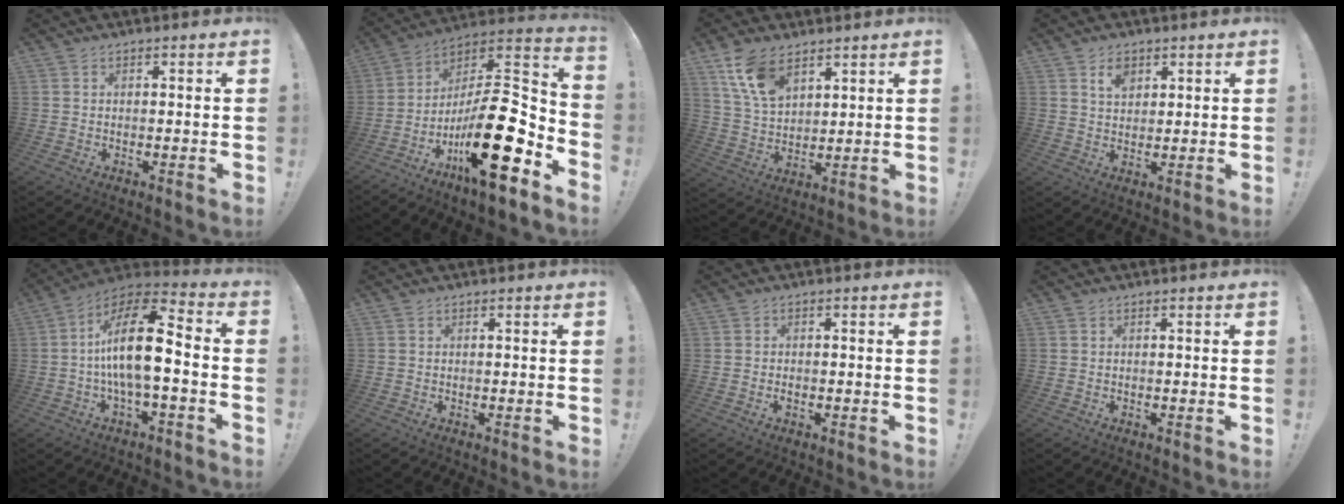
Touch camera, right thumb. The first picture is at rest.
{"total": 24.9, "force": [-9.3, 7.9, 21.6], "torque": [-0.364, 0.042, -0.153]}
{"total": 11.8, "force": [7.4, 6.4, 6.6], "torque": [-0.131, -0.027, 0.147]}
{"total": 4.6, "force": [2.7, 3.0, 2.3], "torque": [-0.028, -0.008, 0.046]}
{"total": 18.4, "force": [-0.6, 6.7, 17.1], "torque": [-0.304, 0.009, -0.013]}
{"total": 0.0}
{"total": 1.1, "force": [-0.8, 0.3, 0.7], "torque": [-0.008, -0.001, -0.017]}
{"total": 0.0}